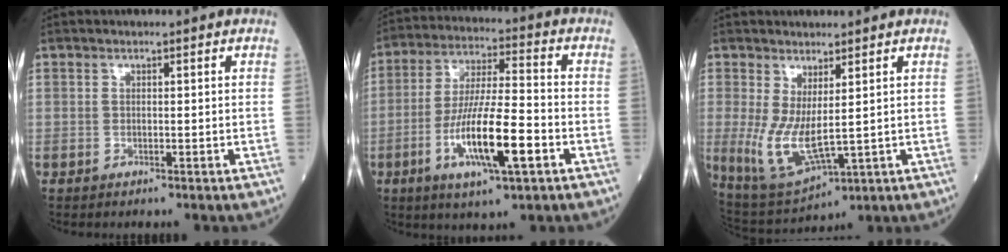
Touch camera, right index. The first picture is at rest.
{"total": 13.3, "force": [-4.6, 2.0, 12.4], "torque": [-0.234, -0.010, -0.081]}
{"total": 8.6, "force": [0.1, 2.7, 8.2], "torque": [-0.175, -0.018, 0.026]}